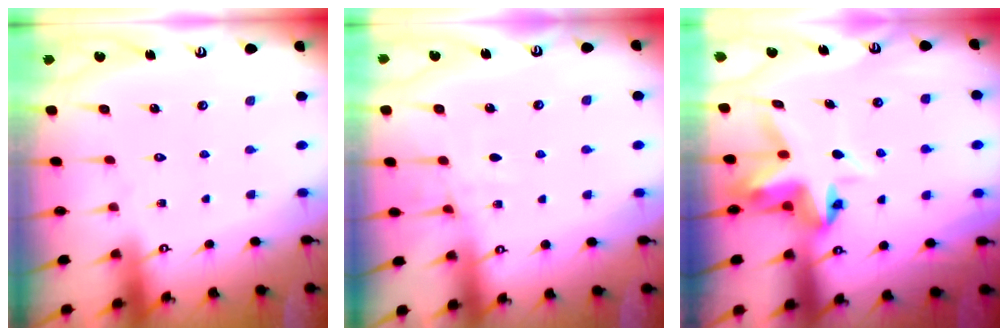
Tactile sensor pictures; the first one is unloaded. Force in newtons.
{"total": 5.8, "press": 5.8, "slide": 0.5}
{"total": 5.9, "press": 5.8, "slide": 0.5}